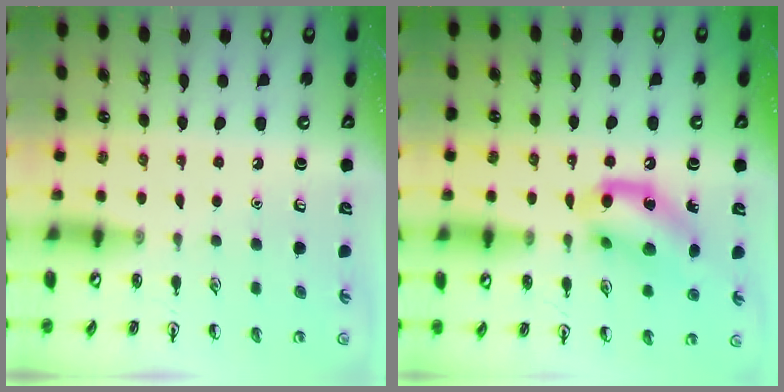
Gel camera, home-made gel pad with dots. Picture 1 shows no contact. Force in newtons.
{"total": 13.2, "press": 12.9, "slide": 2.8}